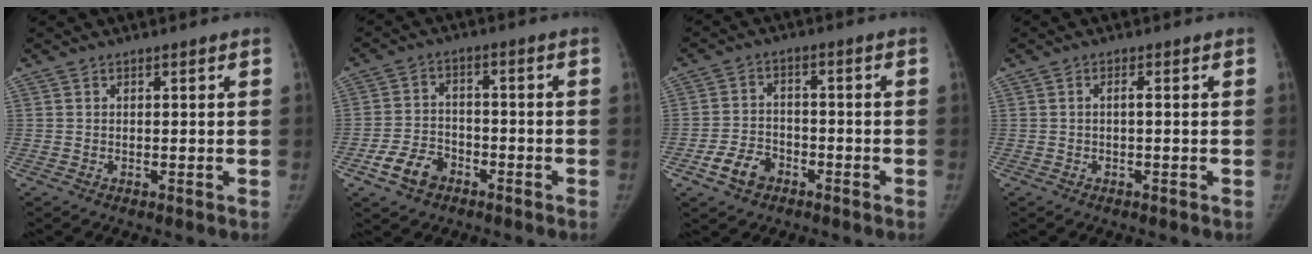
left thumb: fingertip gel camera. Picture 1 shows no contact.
{"total": 7.2, "force": [-4.1, 5.0, 3.2], "torque": [-0.048, 0.026, -0.073]}
{"total": 6.4, "force": [-3.6, 4.5, 2.8], "torque": [-0.042, 0.024, -0.062]}
{"total": 0.9, "force": [-0.2, 0.2, 0.9], "torque": [-0.017, 0.004, -0.004]}